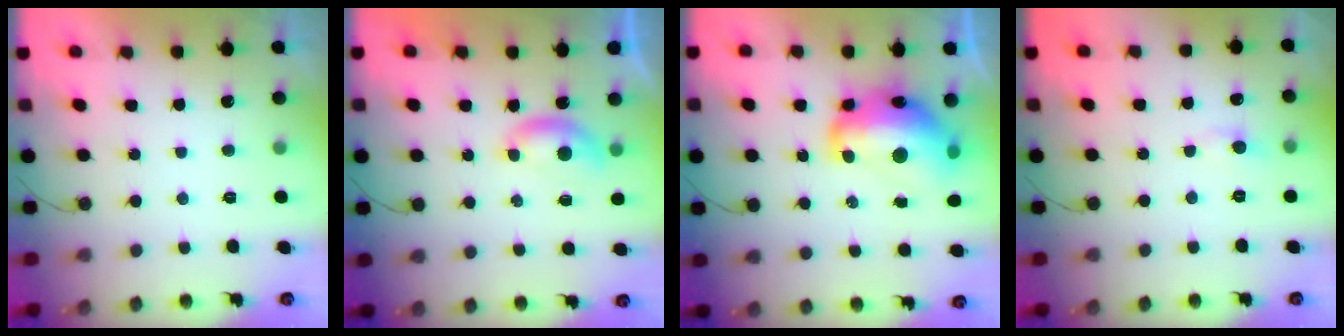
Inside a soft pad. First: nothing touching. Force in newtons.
{"total": 4.5, "press": 4.5, "slide": 0.6}
{"total": 18.0, "press": 17.9, "slide": 1.7}
{"total": 4.4, "press": 4.3, "slide": 0.7}